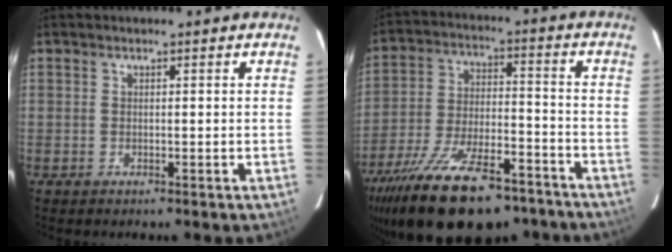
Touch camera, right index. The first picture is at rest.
{"total": 25.2, "force": [-18.8, 9.3, 14.0], "torque": [-0.264, -0.034, -0.282]}